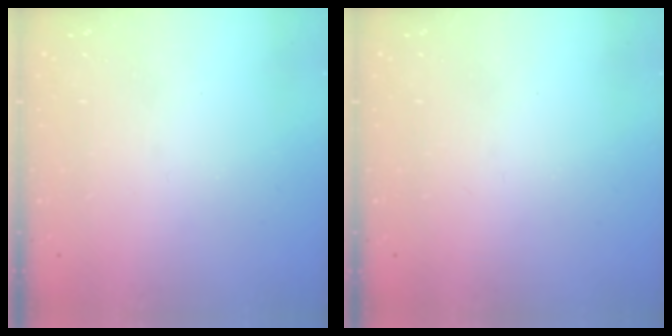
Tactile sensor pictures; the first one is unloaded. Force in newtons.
{"total": 2.1, "press": 2.0, "slide": 0.4}